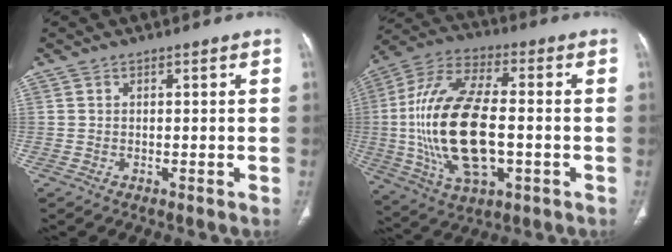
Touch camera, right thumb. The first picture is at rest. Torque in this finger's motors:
{"motor_torque": [2.13, 2.62, 2.72, -0.05, 0.93]}